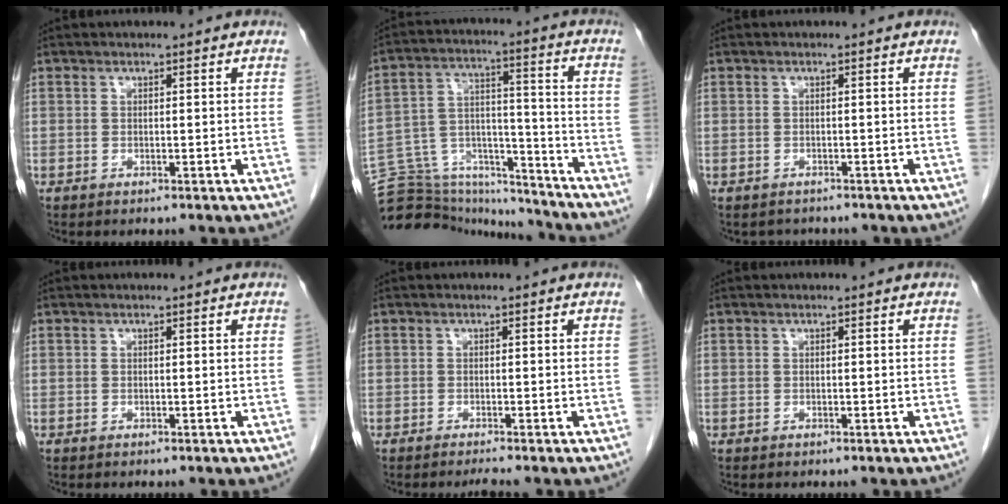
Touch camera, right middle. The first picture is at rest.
{"total": 18.1, "force": [-17.3, 4.4, 3.0], "torque": [-0.067, 0.050, -0.268]}
{"total": 1.8, "force": [-1.6, 0.9, -0.1], "torque": [-0.007, -0.002, -0.025]}
{"total": 0.0}
{"total": 1.3, "force": [-1.1, -0.5, 0.4], "torque": [-0.010, -0.002, -0.019]}
{"total": 0.0}